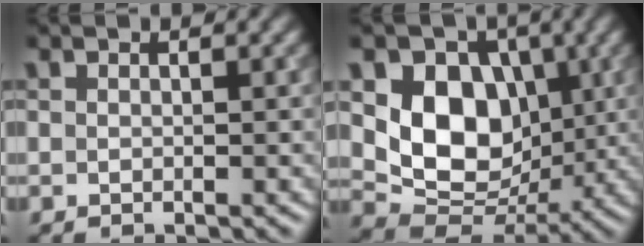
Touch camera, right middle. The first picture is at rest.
{"total": 9.3, "force": [1.7, 7.1, 5.7], "torque": [-0.106, -0.018, 0.029]}